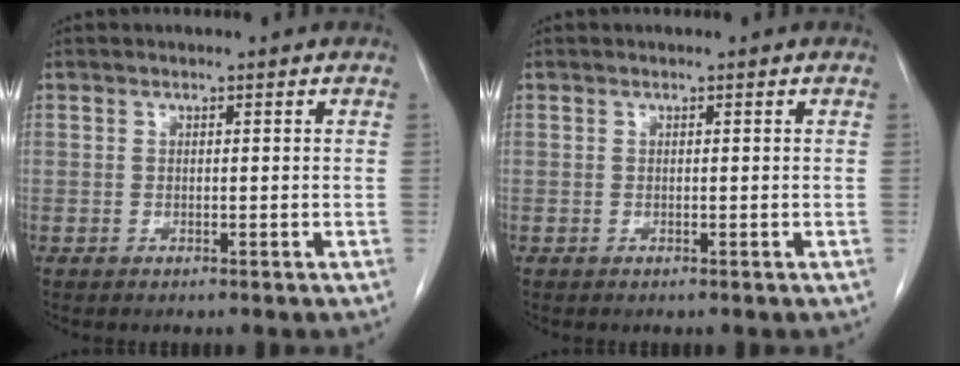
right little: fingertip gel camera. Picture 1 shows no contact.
{"total": 0.0}